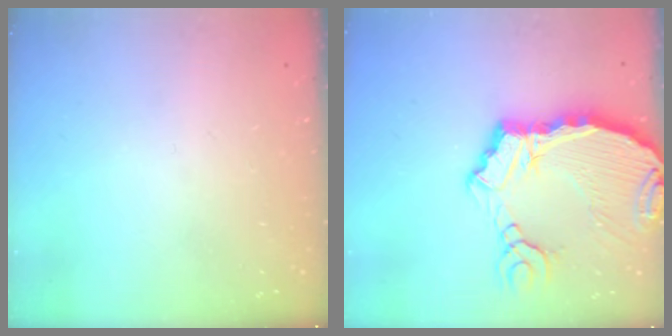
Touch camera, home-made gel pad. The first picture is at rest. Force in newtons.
{"total": 14.3, "press": 14.2, "slide": 1.6}